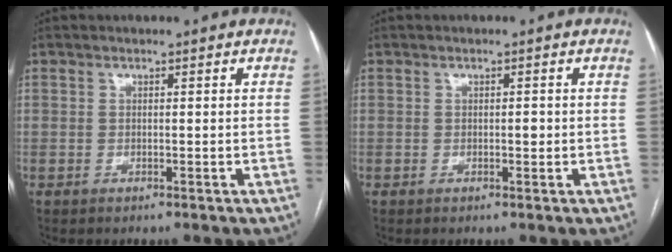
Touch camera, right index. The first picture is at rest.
{"total": 0.9, "force": [-0.1, 0.4, 0.8], "torque": [-0.011, 0.001, -0.002]}